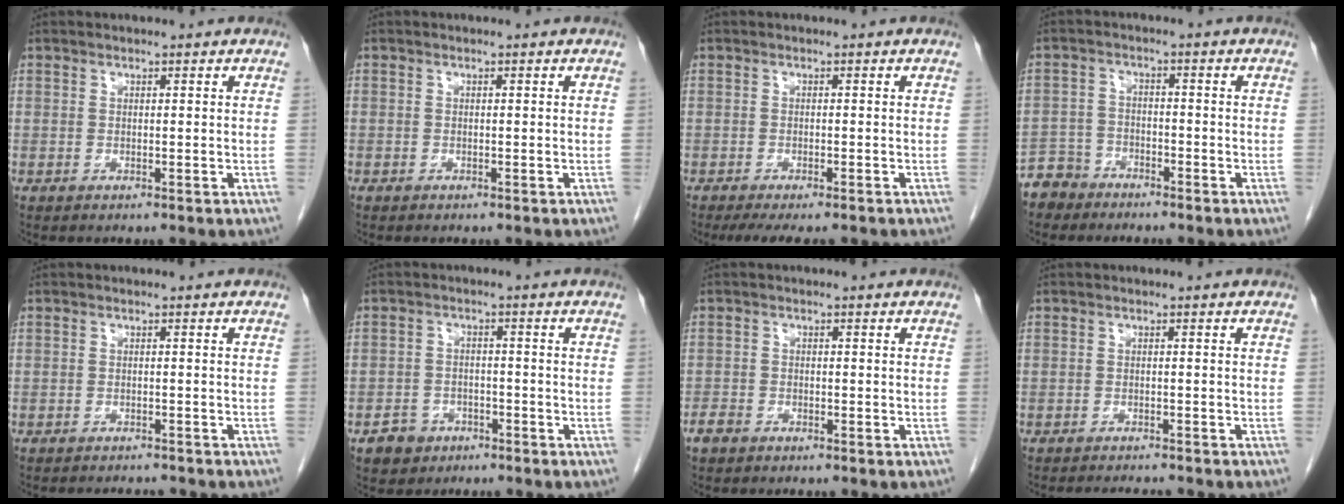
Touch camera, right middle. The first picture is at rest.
{"total": 0.0}
{"total": 7.2, "force": [-5.9, 1.6, 3.8], "torque": [-0.049, -0.011, -0.085]}
{"total": 4.7, "force": [-4.0, 2.4, -0.3], "torque": [0.007, -0.001, -0.080]}
{"total": 3.7, "force": [-3.6, 0.7, 0.8], "torque": [-0.009, -0.006, -0.048]}
{"total": 4.0, "force": [-2.4, 3.1, 0.8], "torque": [-0.010, 0.011, -0.034]}
{"total": 1.9, "force": [-1.5, 1.0, 0.7], "torque": [-0.020, 0.002, -0.024]}
{"total": 3.9, "force": [-3.7, 0.3, 1.1], "torque": [-0.014, -0.010, -0.052]}